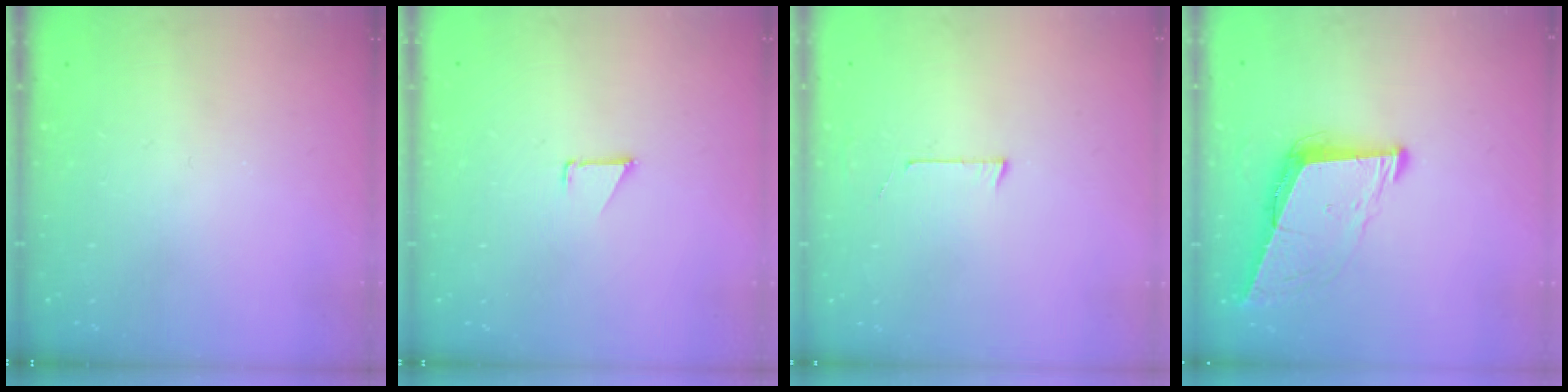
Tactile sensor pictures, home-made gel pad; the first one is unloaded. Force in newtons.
{"total": 0.7, "press": 0.7, "slide": 0.1}
{"total": 3.2, "press": 3.2, "slide": 0.2}
{"total": 9.1, "press": 8.3, "slide": 3.7}